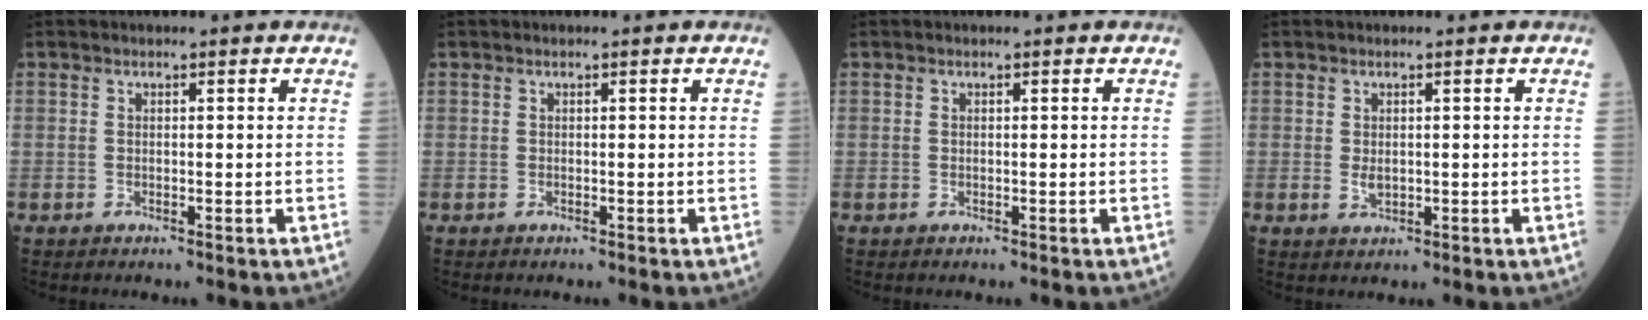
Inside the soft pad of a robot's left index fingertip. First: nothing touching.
{"total": 0.0}
{"total": 0.0}
{"total": 1.6, "force": [0.0, 1.0, 1.3], "torque": [-0.025, -0.004, 0.005]}